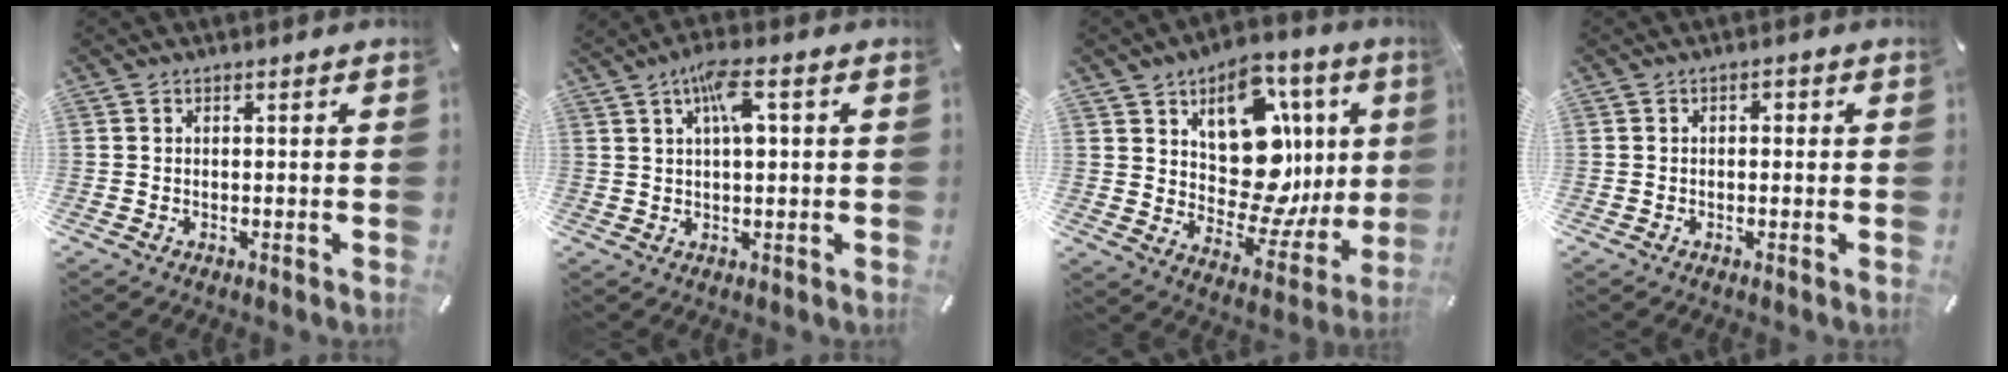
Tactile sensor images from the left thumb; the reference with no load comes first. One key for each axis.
{"total": 6.9, "fx": 2.5, "fy": 2.2, "fz": 6.0, "tx": -0.117, "ty": 0.005, "tz": 0.039}
{"total": 19.1, "fx": 5.3, "fy": 13.1, "fz": 12.8, "tx": -0.156, "ty": -0.052, "tz": 0.094}
{"total": 1.2, "fx": -0.2, "fy": 0.8, "fz": 0.9, "tx": -0.018, "ty": 0.006, "tz": -0.007}